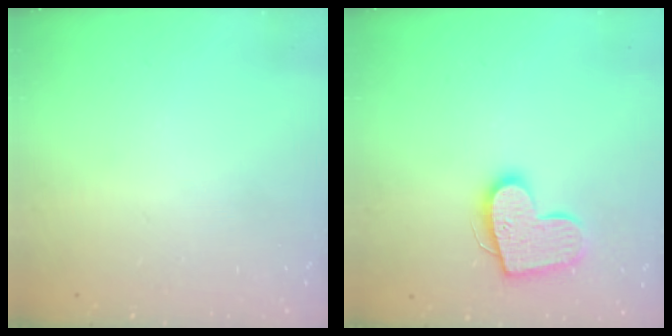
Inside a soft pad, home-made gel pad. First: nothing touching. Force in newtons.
{"total": 14.2, "press": 14.2, "slide": 1.0}